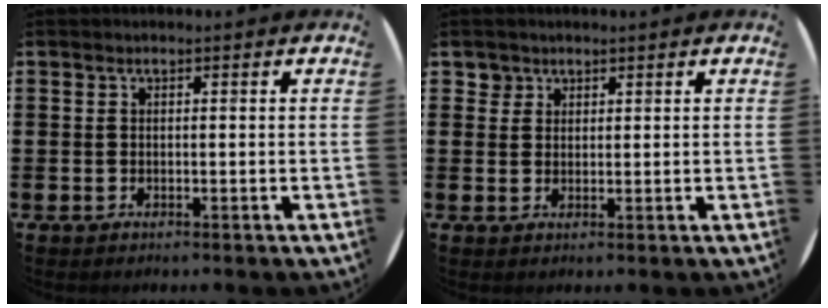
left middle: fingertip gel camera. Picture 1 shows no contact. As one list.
[{"total": 1.8, "force": [1.4, 1.1, 0.0], "torque": [0.005, 0.000, 0.027]}]